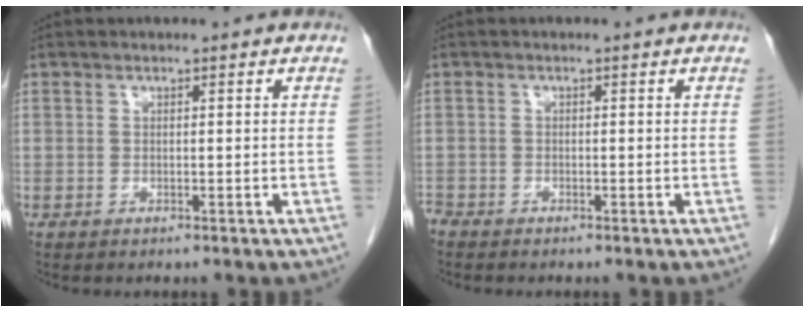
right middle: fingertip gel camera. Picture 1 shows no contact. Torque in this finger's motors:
{"motor_torque": [0.11, -0.08, -0.02, -0.01]}